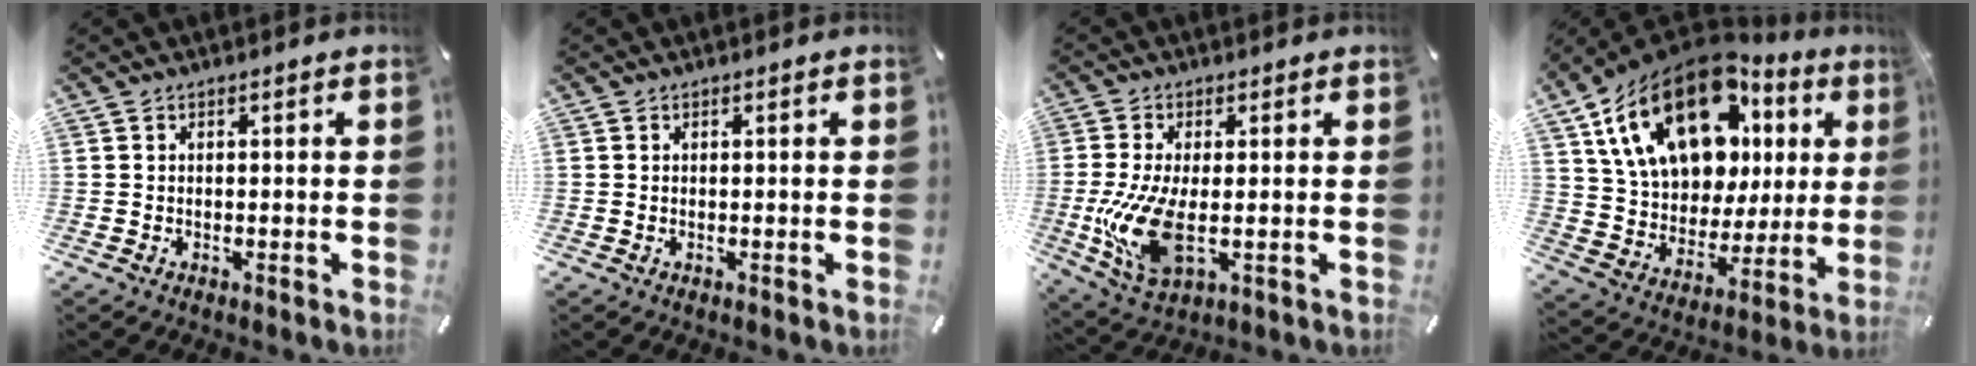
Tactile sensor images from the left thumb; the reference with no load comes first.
{"total": 0.0}
{"total": 12.8, "force": [-1.1, 5.9, 11.3], "torque": [-0.263, -0.029, -0.018]}
{"total": 22.8, "force": [11.3, 14.1, 13.9], "torque": [-0.249, -0.057, 0.203]}